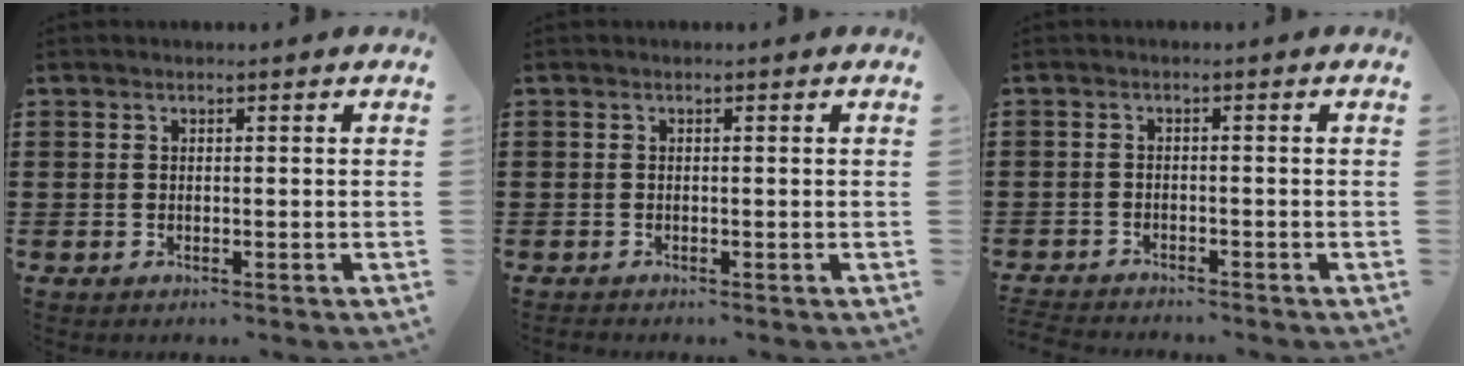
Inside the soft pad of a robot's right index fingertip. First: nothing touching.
{"total": 0.0}
{"total": 1.9, "force": [-1.9, 0.1, -0.1], "torque": [-0.004, 0.000, -0.041]}